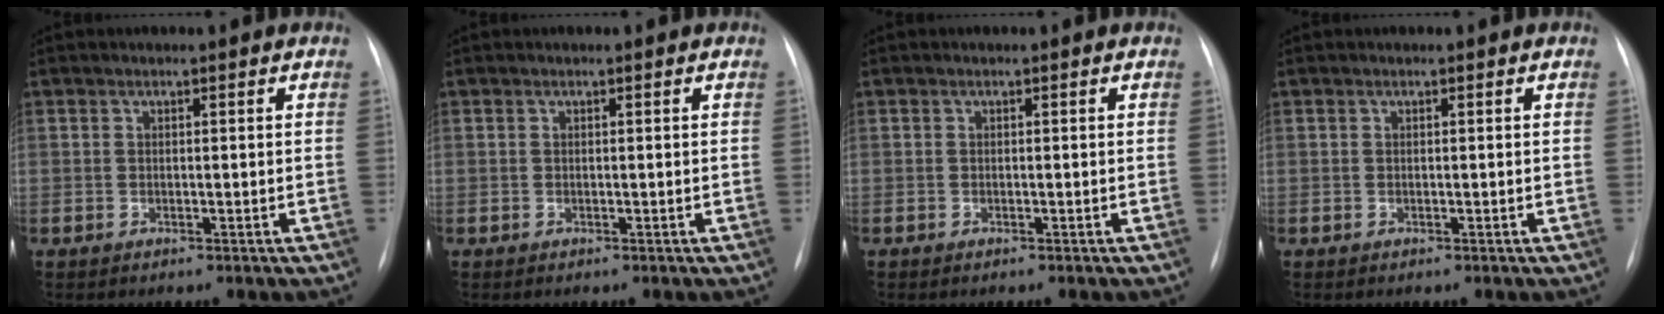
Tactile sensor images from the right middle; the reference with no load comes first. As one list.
[{"total": 0.0}, {"total": 0.0}, {"total": 0.0}]